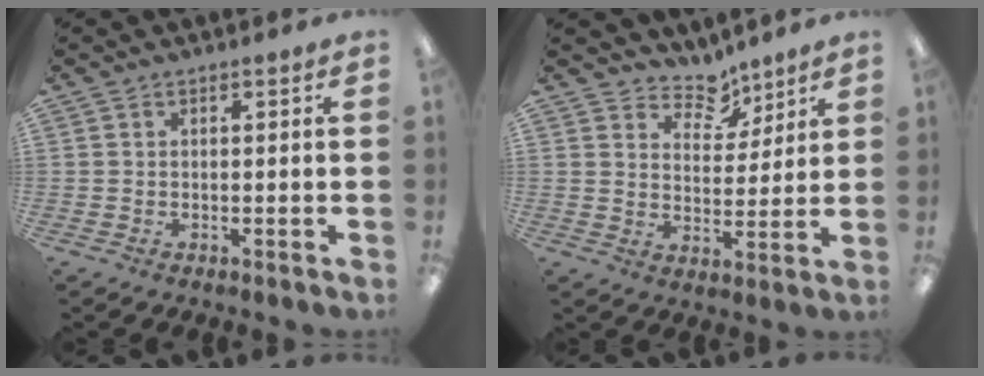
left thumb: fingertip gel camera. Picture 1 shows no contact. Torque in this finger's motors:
{"motor_torque": [-0.29, 0.28, -0.17, 0.24, -0.06]}